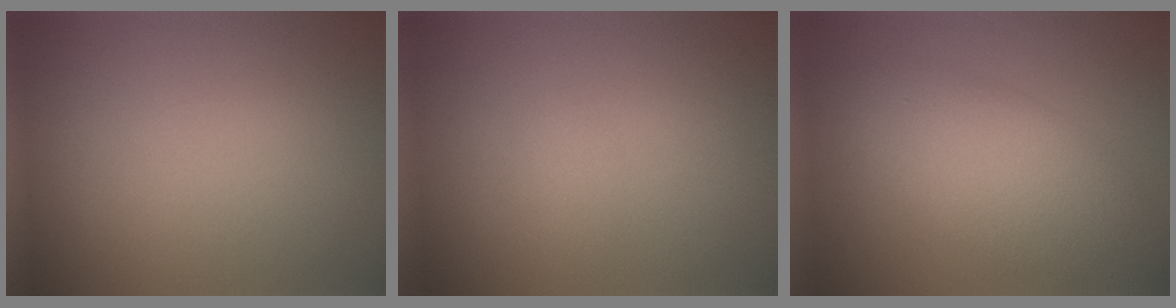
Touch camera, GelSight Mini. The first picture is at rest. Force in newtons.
{"total": 0.5, "press": 0.5, "slide": 0.0}
{"total": 7.3, "press": 7.2, "slide": 0.4}